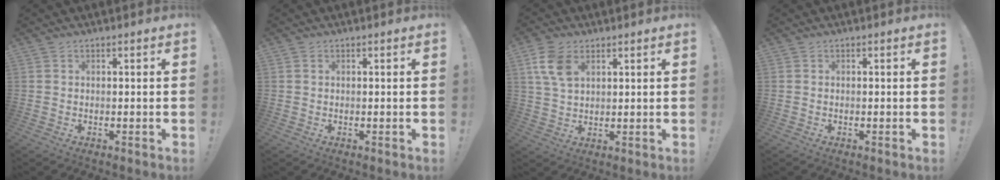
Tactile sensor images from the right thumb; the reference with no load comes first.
{"total": 0.0}
{"total": 8.5, "force": [3.8, 5.0, 5.7], "torque": [-0.115, -0.008, 0.073]}
{"total": 0.0}